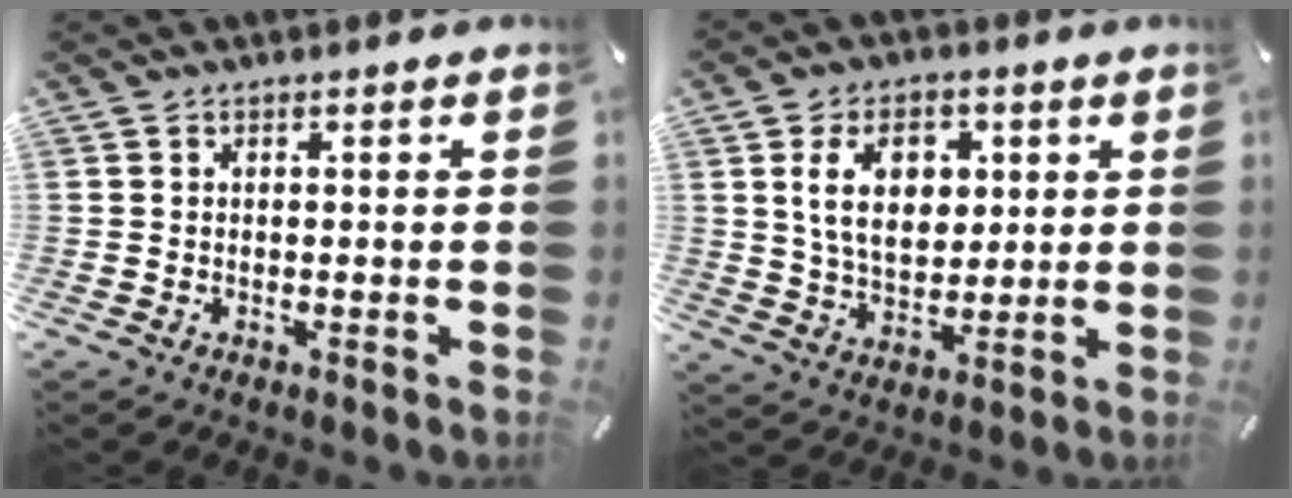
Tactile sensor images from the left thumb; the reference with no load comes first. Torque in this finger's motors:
{"motor_torque": [0.73, 0.67, 1.39, -0.30, 0.48]}